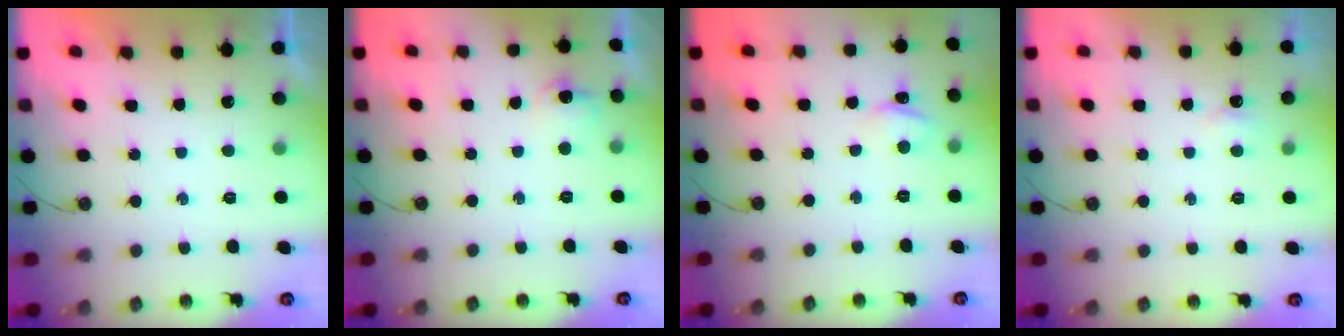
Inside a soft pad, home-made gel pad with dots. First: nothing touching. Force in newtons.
{"total": 7.2, "press": 7.1, "slide": 1.0}
{"total": 3.7, "press": 3.7, "slide": 0.5}
{"total": 3.2, "press": 3.2, "slide": 0.5}